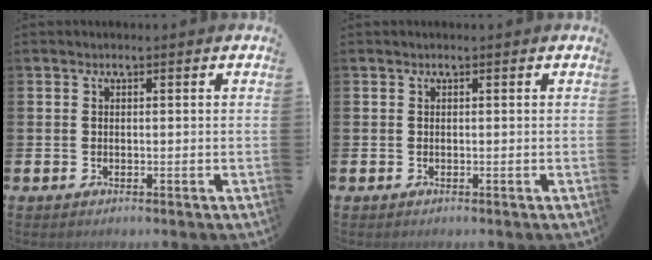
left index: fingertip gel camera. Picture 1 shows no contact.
{"total": 0.0}